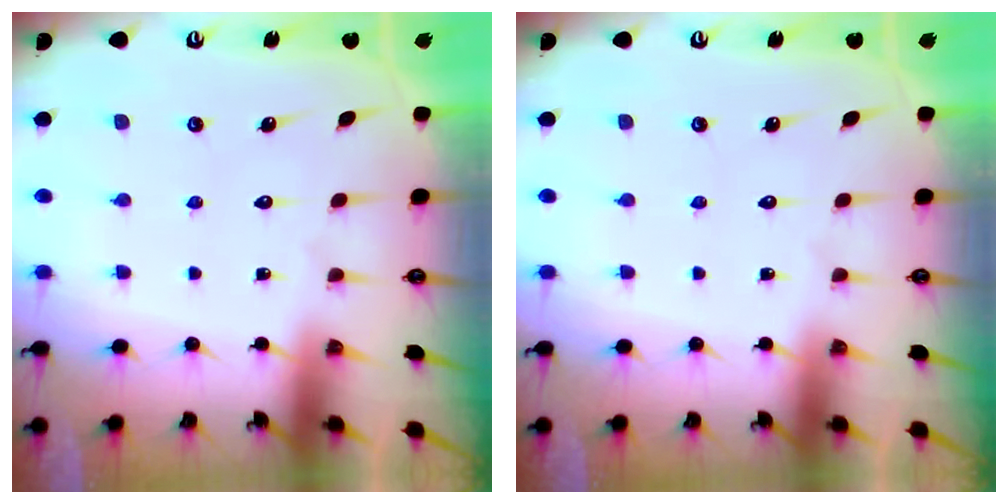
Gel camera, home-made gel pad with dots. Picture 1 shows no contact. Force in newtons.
{"total": 0.0}